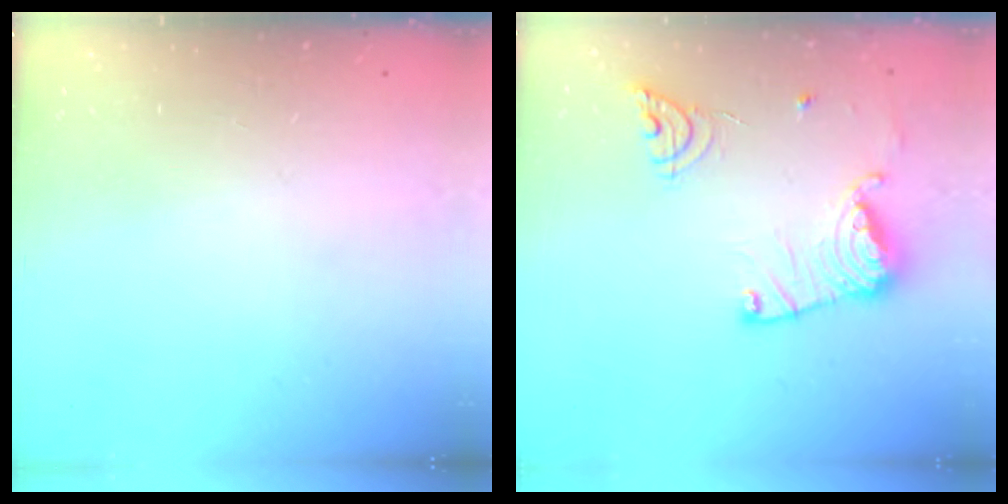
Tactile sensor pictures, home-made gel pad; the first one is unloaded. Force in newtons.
{"total": 15.6, "press": 15.5, "slide": 1.5}